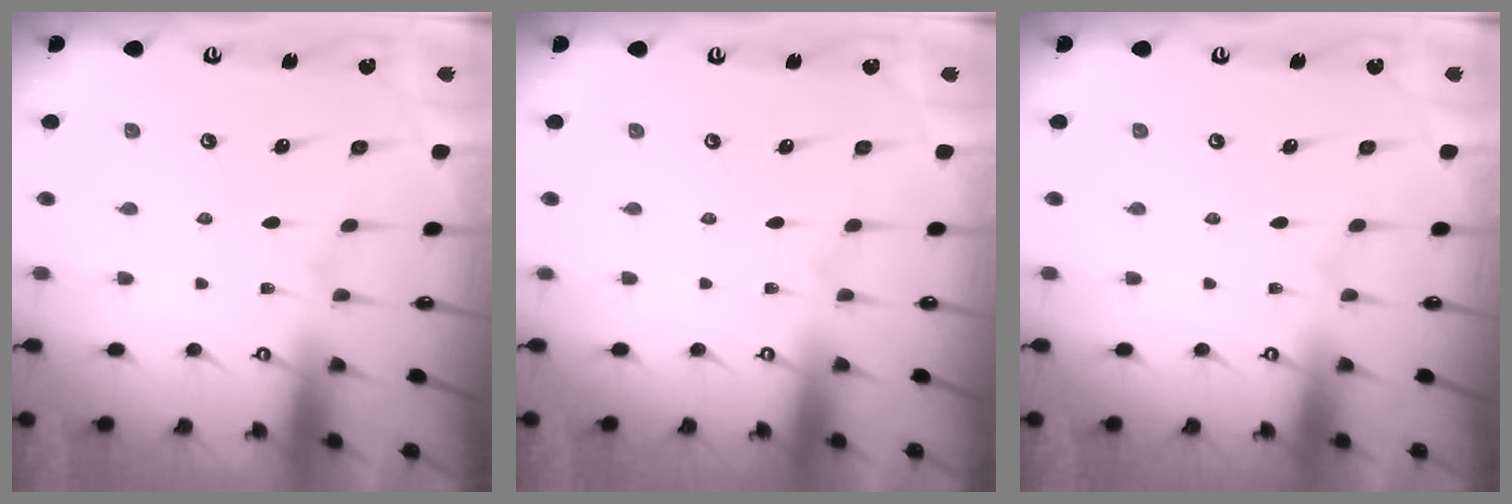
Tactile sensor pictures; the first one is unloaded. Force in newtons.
{"total": 0.0}
{"total": 0.0}